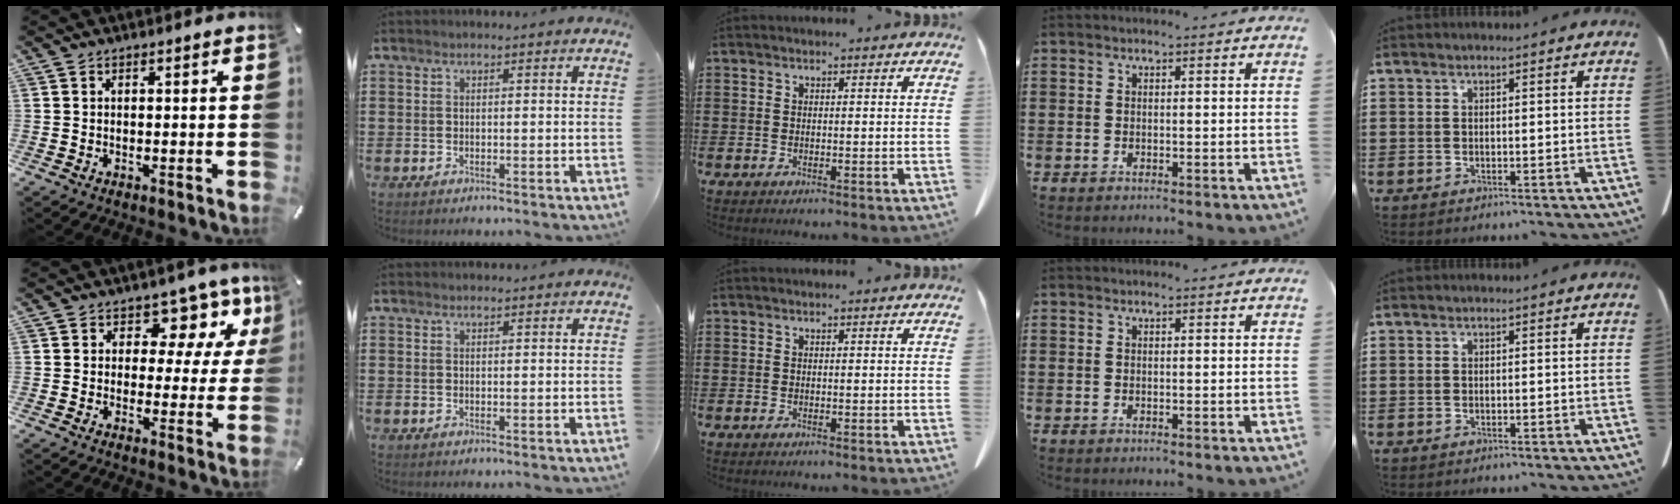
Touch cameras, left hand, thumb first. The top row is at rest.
{"thumb": {"total": 10.0, "force": [4.9, 6.8, 5.5], "torque": [-0.066, -0.032, 0.084]}, "index": {"total": 0.7, "force": [0.7, 0.2, 0.1], "torque": [-0.004, 0.000, 0.014]}}